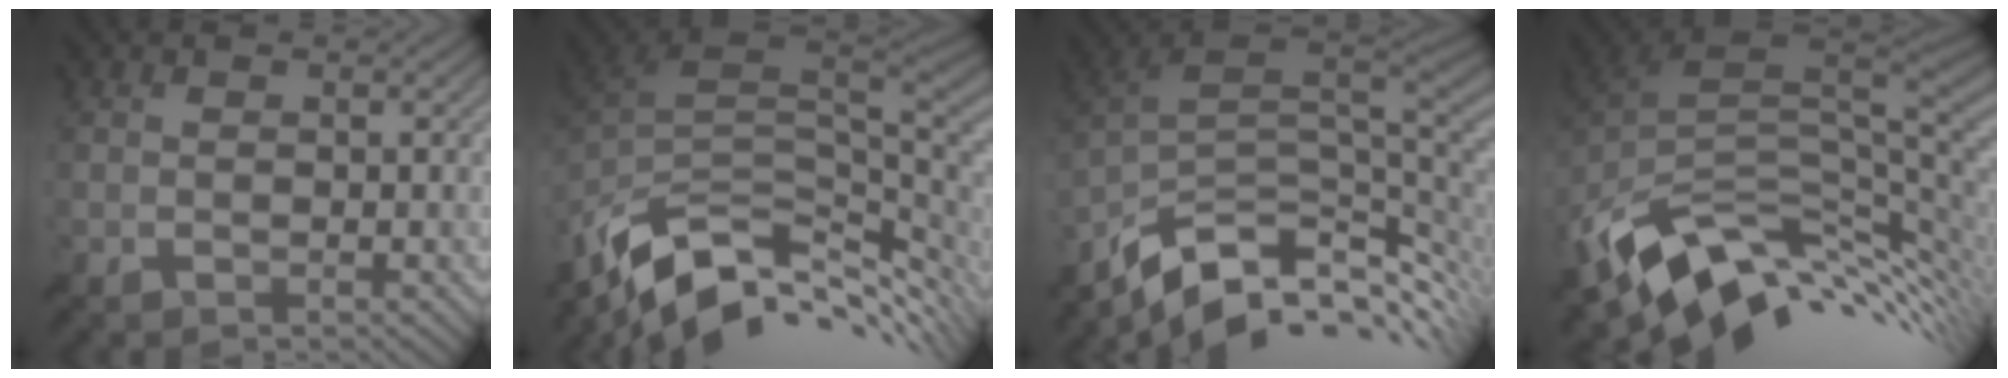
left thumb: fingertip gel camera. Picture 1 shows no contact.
{"total": 12.9, "force": [-4.8, 7.1, 9.6], "torque": [-0.217, -0.021, -0.079]}
{"total": 11.8, "force": [-5.8, 5.9, 8.3], "torque": [-0.185, -0.015, -0.093]}
{"total": 14.2, "force": [-2.9, 8.6, 10.9], "torque": [-0.236, -0.023, -0.039]}